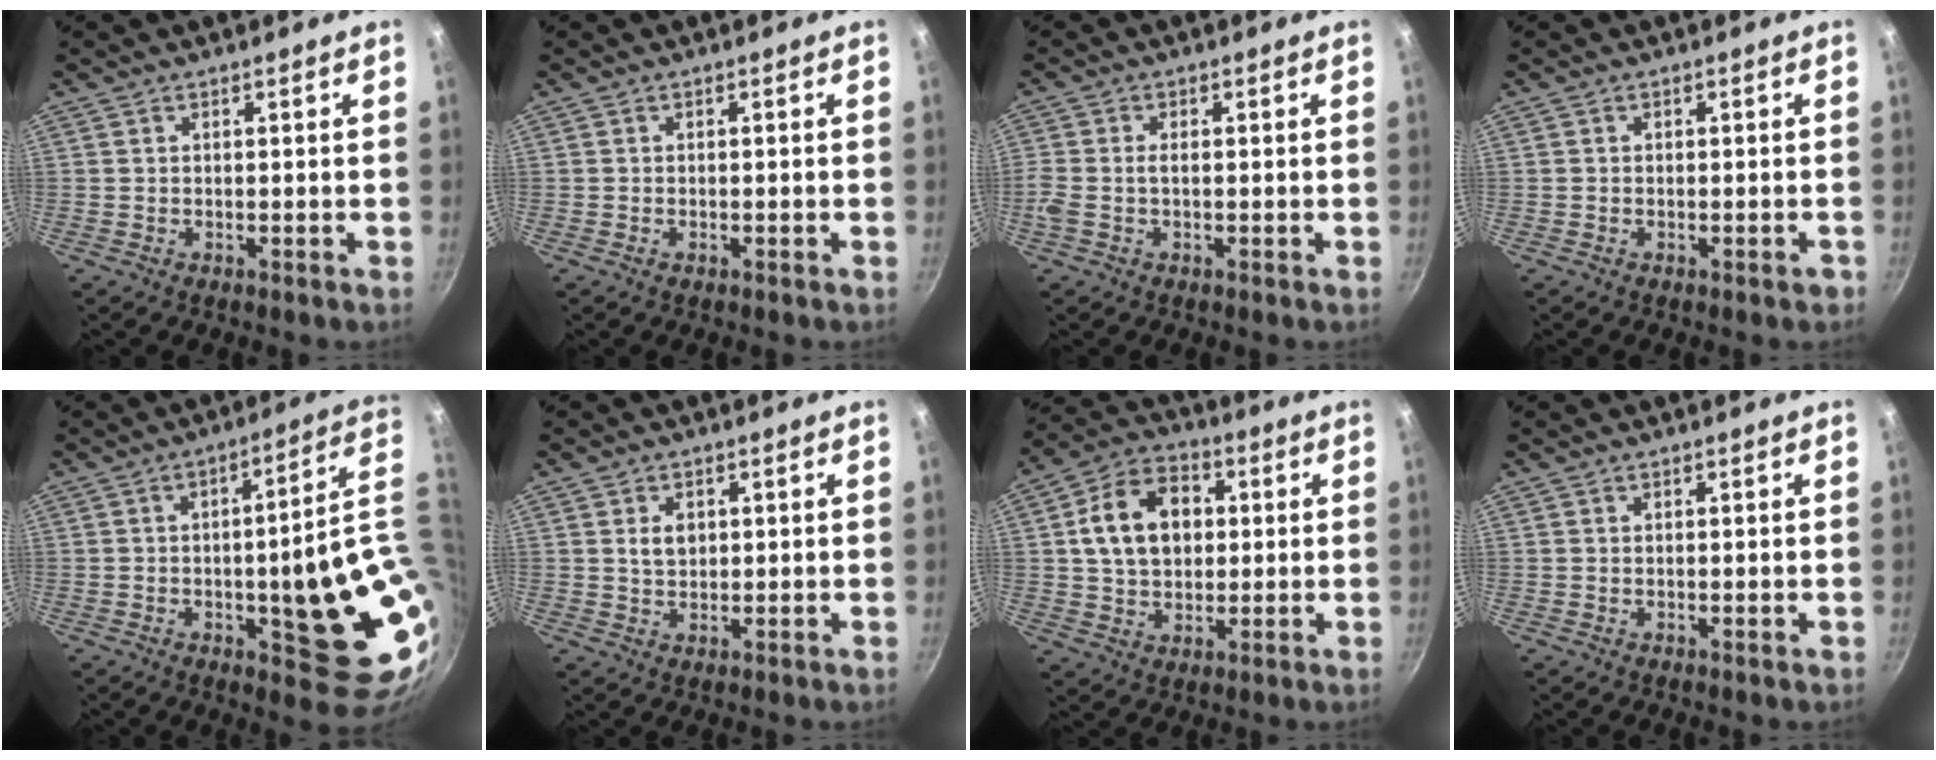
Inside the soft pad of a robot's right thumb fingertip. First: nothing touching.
{"total": 0.6, "force": [-0.3, 0.3, 0.4], "torque": [-0.007, 0.002, -0.006]}
{"total": 3.1, "force": [-0.3, 1.7, 2.6], "torque": [-0.063, 0.005, -0.012]}
{"total": 1.0, "force": [-0.5, 0.5, 0.6], "torque": [-0.006, 0.009, -0.005]}
{"total": 20.7, "force": [-0.6, 5.8, 19.8], "torque": [-0.215, 0.000, -0.001]}
{"total": 3.4, "force": [0.8, 2.5, 2.2], "torque": [-0.027, -0.002, 0.016]}
{"total": 14.0, "force": [2.4, 10.2, 9.2], "torque": [-0.128, 0.015, 0.032]}
{"total": 0.0}